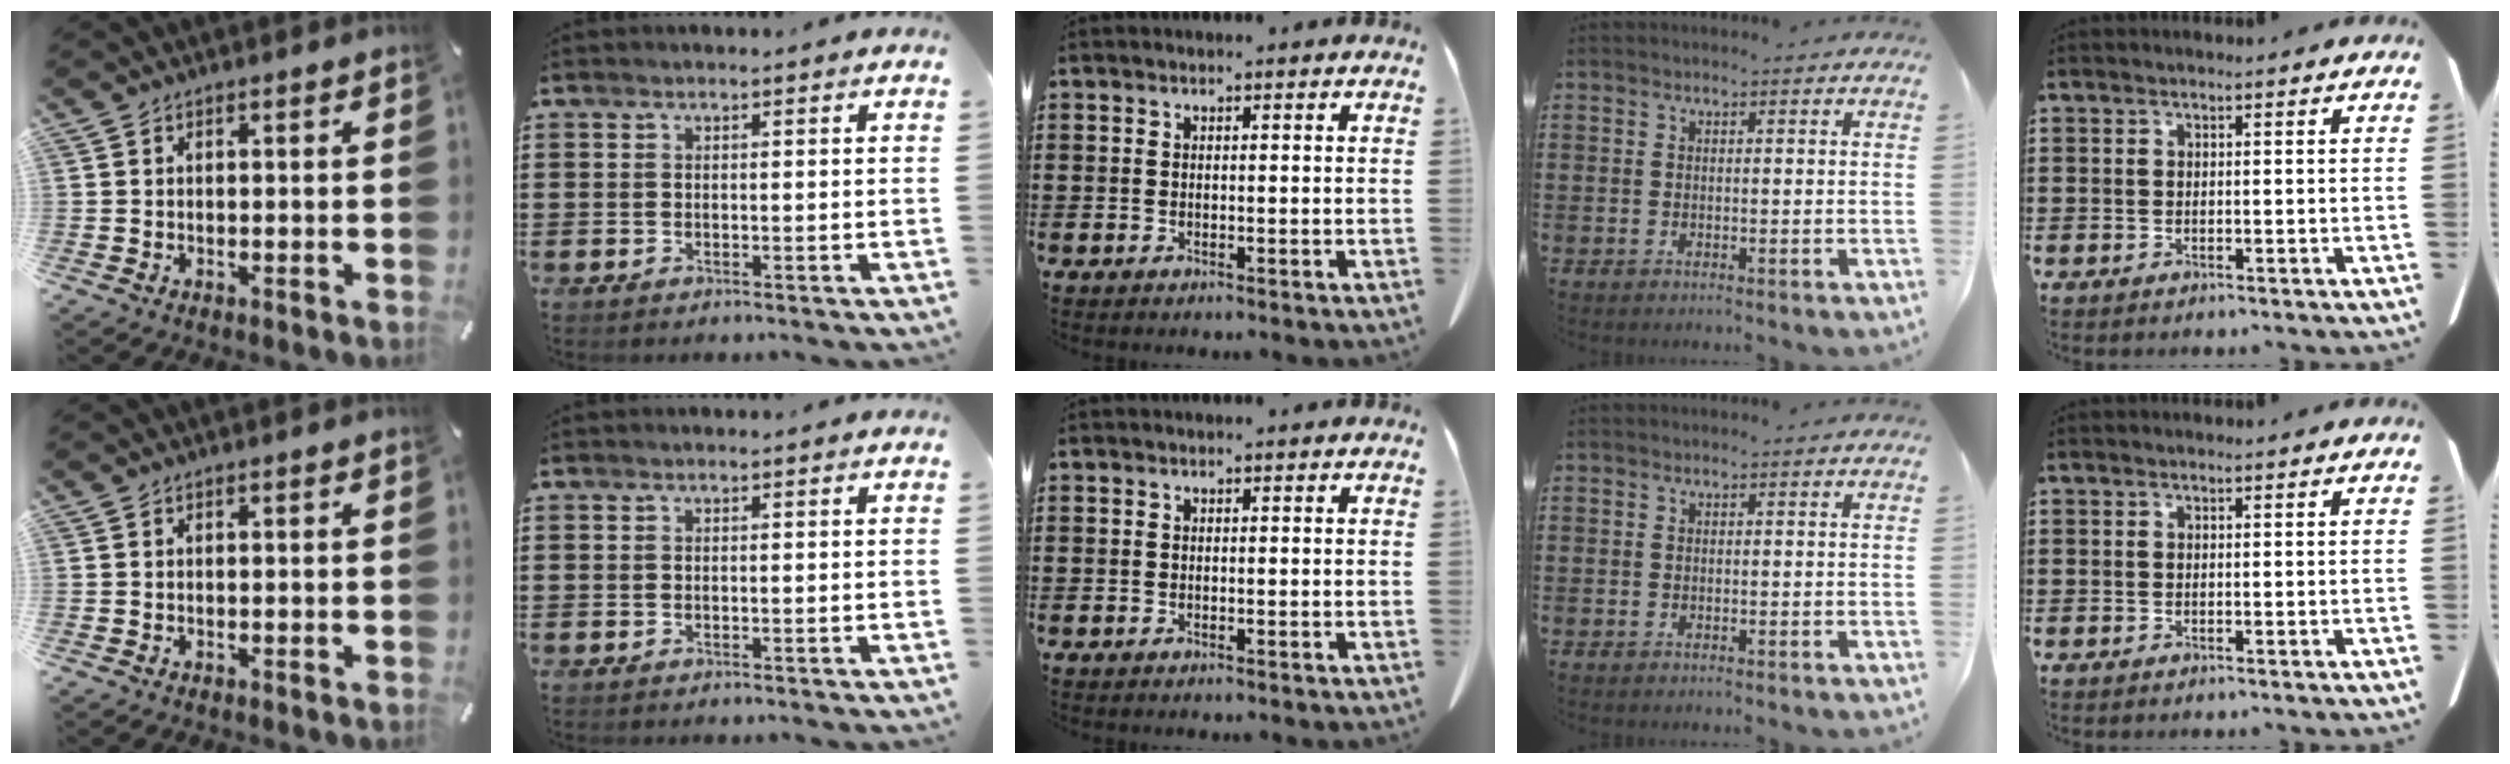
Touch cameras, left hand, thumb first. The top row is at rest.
{}